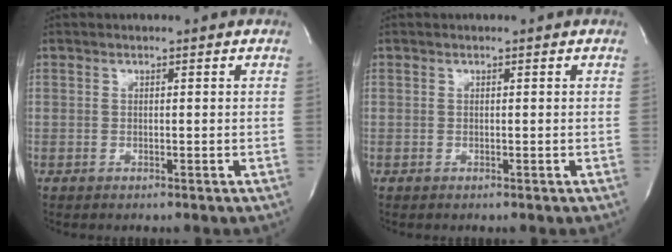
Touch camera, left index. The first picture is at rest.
{"total": 0.0}